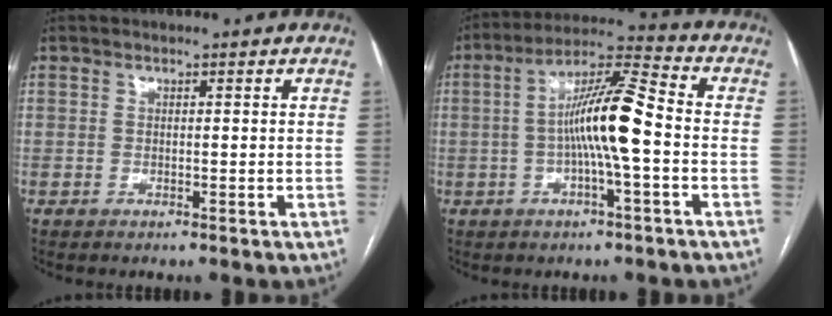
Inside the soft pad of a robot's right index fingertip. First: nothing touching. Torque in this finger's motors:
{"motor_torque": [1.37, -0.77, 0.95, 0.21]}